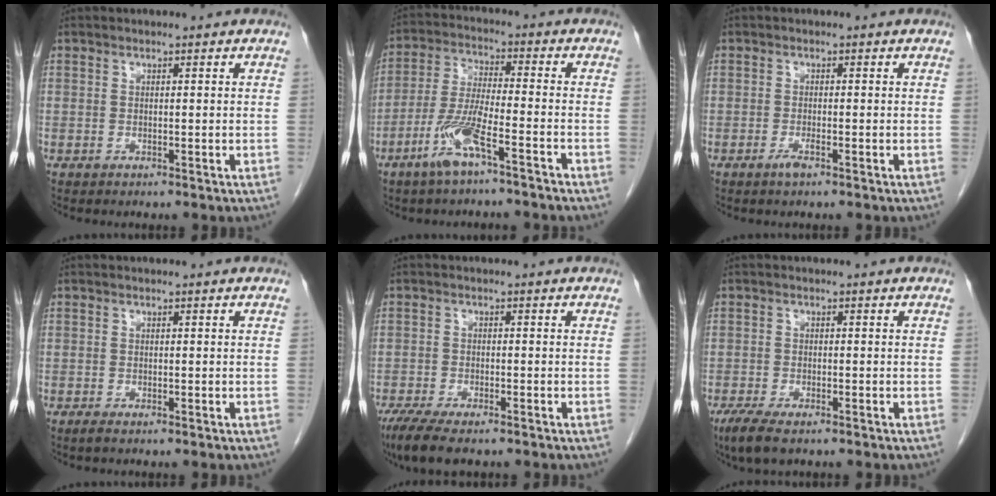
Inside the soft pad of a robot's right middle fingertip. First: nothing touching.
{"total": 8.4, "force": [-5.1, 0.9, 6.6], "torque": [-0.146, -0.005, -0.100]}
{"total": 1.6, "force": [-1.0, 0.1, 1.2], "torque": [-0.027, -0.003, -0.021]}
{"total": 0.8, "force": [-0.6, 0.0, 0.5], "torque": [-0.012, -0.003, -0.010]}
{"total": 7.7, "force": [-5.8, 2.1, 4.7], "torque": [-0.080, -0.017, -0.095]}
{"total": 5.1, "force": [-3.5, 1.4, 3.4], "torque": [-0.066, -0.012, -0.057]}